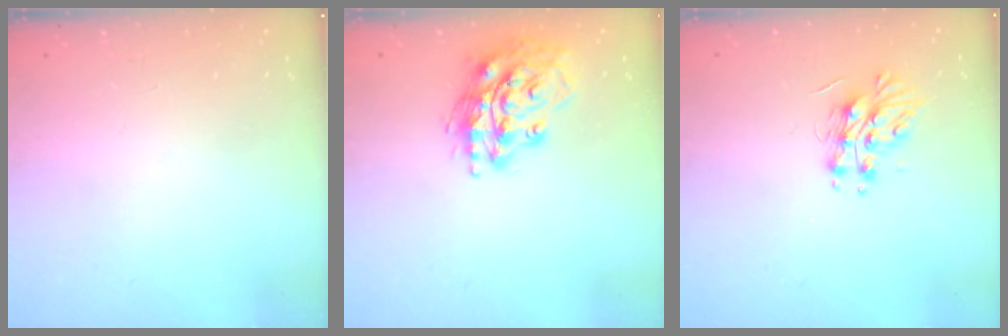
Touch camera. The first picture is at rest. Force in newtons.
{"total": 16.9, "press": 16.7, "slide": 2.3}
{"total": 11.1, "press": 11.1, "slide": 0.2}